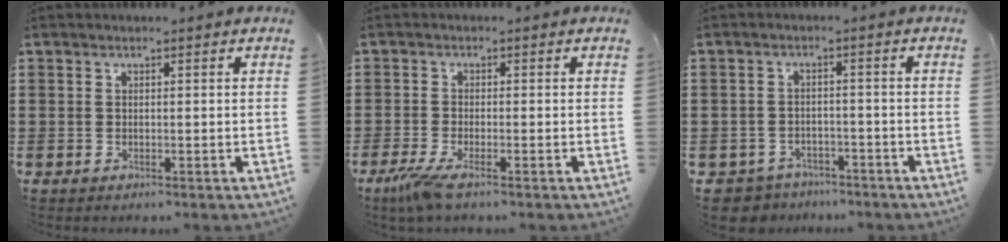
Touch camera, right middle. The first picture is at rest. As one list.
[{"total": 3.4, "force": [-2.4, 0.1, 2.4], "torque": [-0.062, -0.018, -0.048]}, {"total": 3.4, "force": [-3.2, 1.0, -0.3], "torque": [-0.013, -0.002, -0.073]}]